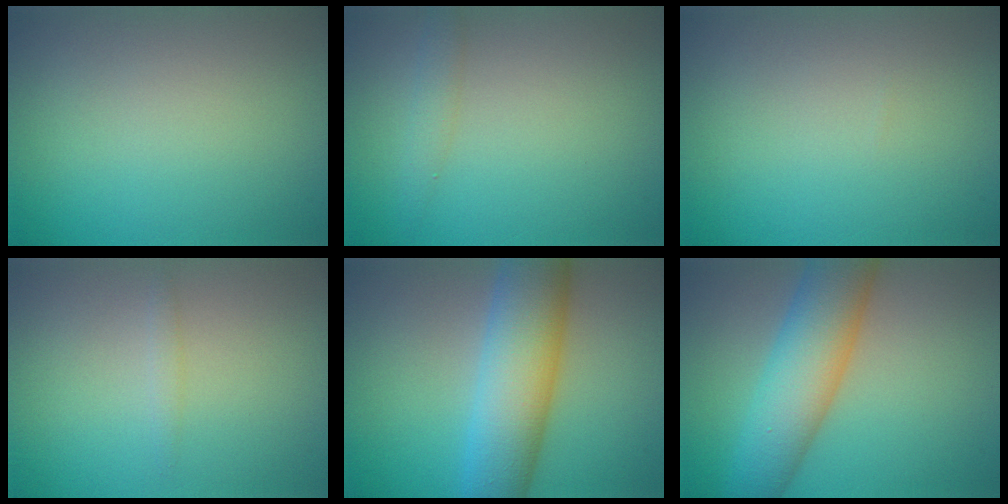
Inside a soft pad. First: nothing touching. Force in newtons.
{"total": 1.4, "press": 1.4, "slide": 0.1}
{"total": 0.0}
{"total": 0.8, "press": 0.8, "slide": 0.0}
{"total": 9.1, "press": 9.1, "slide": 0.2}
{"total": 8.3, "press": 8.3, "slide": 0.3}